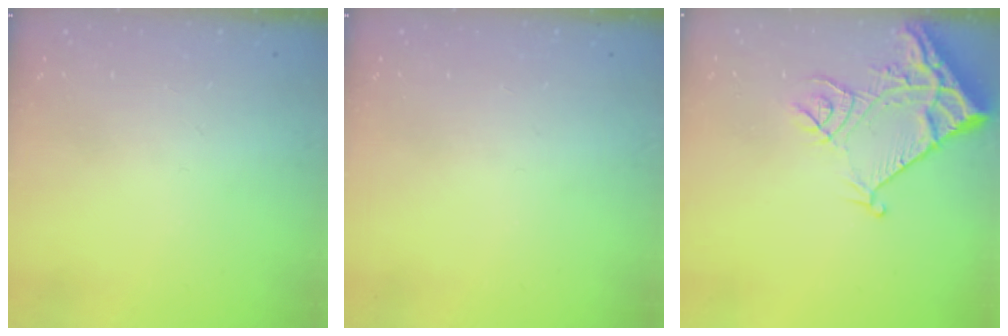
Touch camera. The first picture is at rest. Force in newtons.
{"total": 0.0}
{"total": 12.6, "press": 12.5, "slide": 1.5}